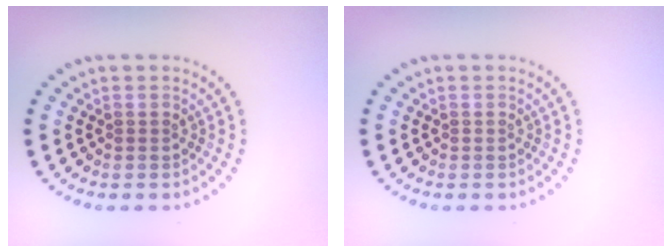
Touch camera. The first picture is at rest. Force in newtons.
{"total": 0.0}